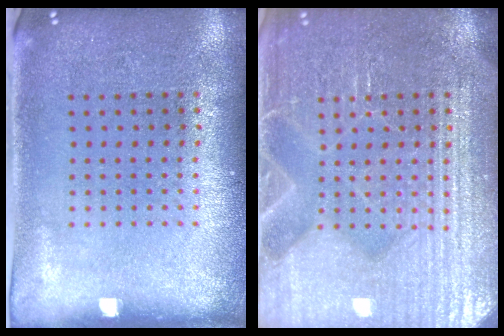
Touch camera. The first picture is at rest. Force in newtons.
{"total": 6.8, "press": 6.7, "slide": 0.8}